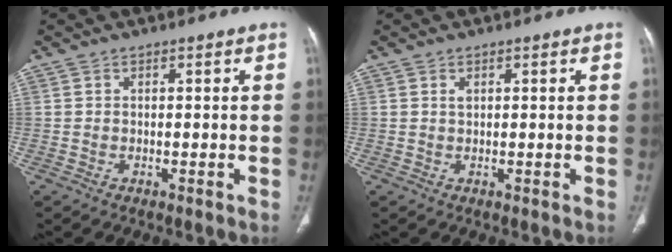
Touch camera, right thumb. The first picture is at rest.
{"total": 1.2, "force": [0.2, 0.6, 1.0], "torque": [-0.022, 0.002, 0.005]}